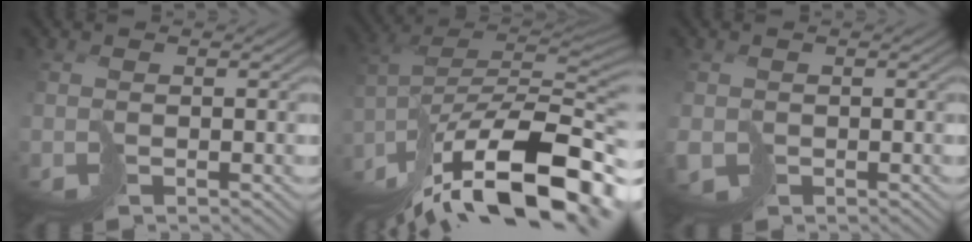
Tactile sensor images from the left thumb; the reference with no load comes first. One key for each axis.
{"total": 17.5, "fx": -11.0, "fy": 6.0, "fz": 12.3, "tx": -0.212, "ty": 0.001, "tz": -0.165}
{"total": 2.5, "fx": -0.6, "fy": 2.0, "fz": 1.5, "tx": -0.040, "ty": -0.007, "tz": -0.012}